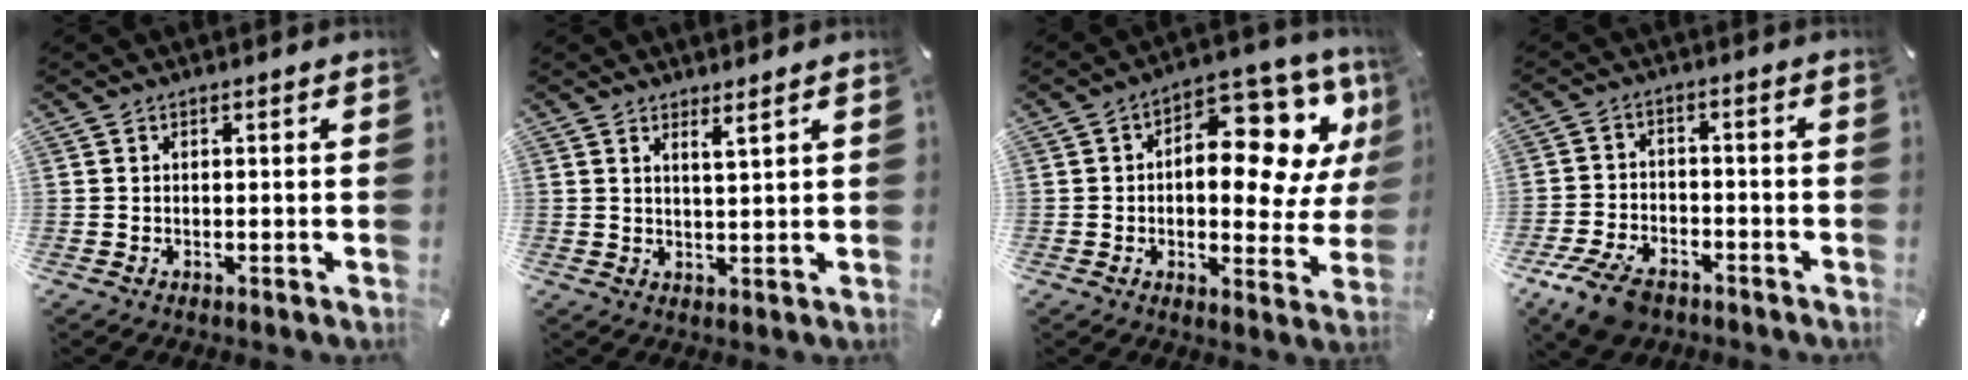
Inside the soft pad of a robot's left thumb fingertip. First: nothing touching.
{"total": 2.7, "force": [2.3, -0.7, 1.1], "torque": [-0.023, -0.014, 0.041]}
{"total": 16.6, "force": [5.9, 9.2, 12.4], "torque": [-0.152, -0.058, 0.097]}
{"total": 8.9, "force": [-5.9, 5.0, 4.4], "torque": [-0.088, 0.028, -0.106]}